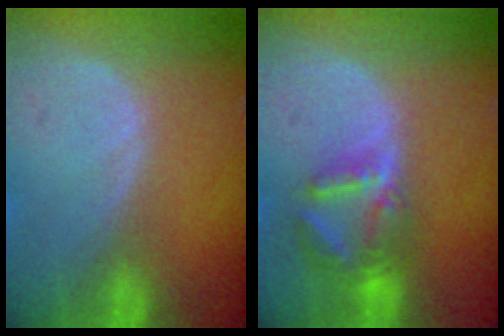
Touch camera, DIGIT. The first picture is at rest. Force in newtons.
{"total": 7.1, "press": 6.2, "slide": 3.6}